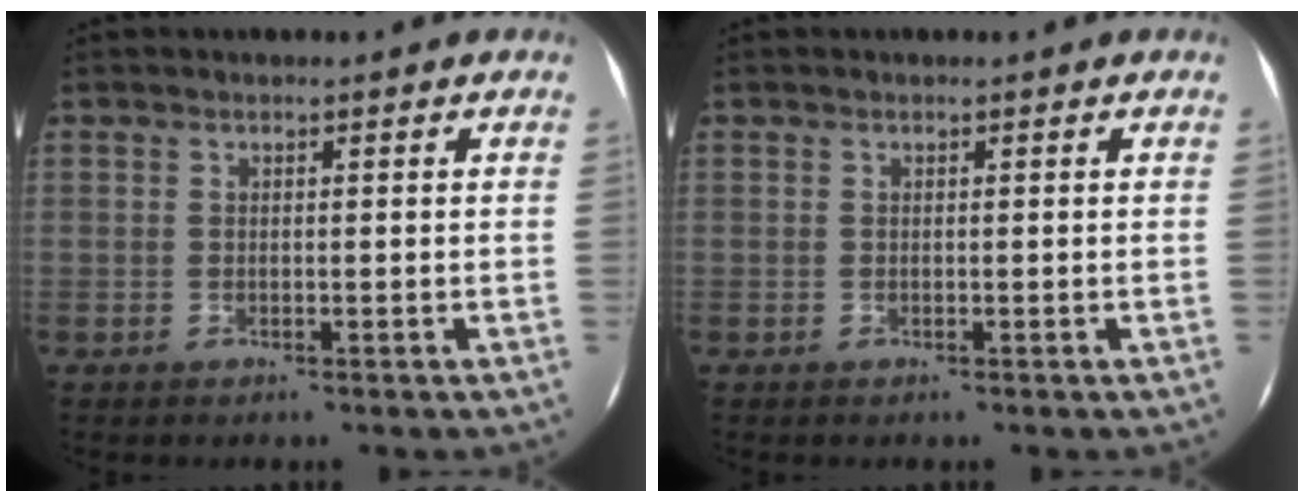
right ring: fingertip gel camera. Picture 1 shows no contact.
{"total": 0.0}